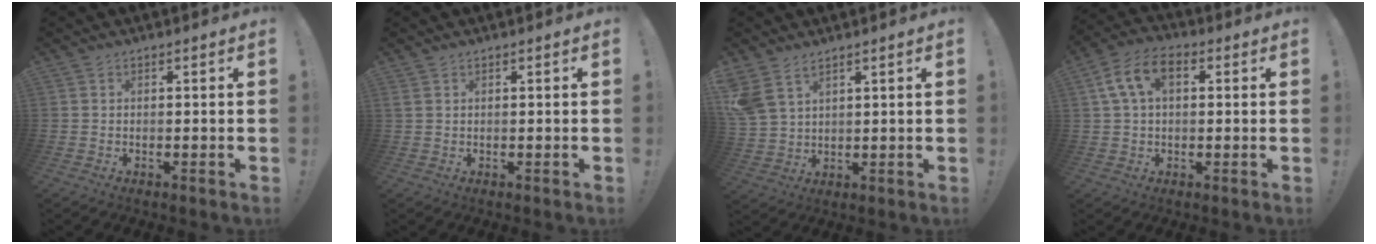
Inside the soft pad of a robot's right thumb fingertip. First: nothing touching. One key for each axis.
{"total": 0.8, "fx": 0.5, "fy": 0.5, "fz": 0.5, "tx": -0.017, "ty": 0.003, "tz": 0.011}
{"total": 6.8, "fx": 4.7, "fy": 3.7, "fz": 3.2, "tx": -0.067, "ty": -0.018, "tz": 0.094}
{"total": 10.1, "fx": 2.6, "fy": 6.3, "fz": 7.4, "tx": -0.138, "ty": 0.010, "tz": 0.050}